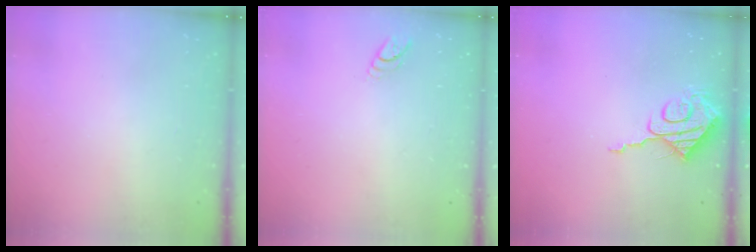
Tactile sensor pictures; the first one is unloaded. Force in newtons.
{"total": 3.8, "press": 3.8, "slide": 0.1}
{"total": 10.3, "press": 10.3, "slide": 0.9}